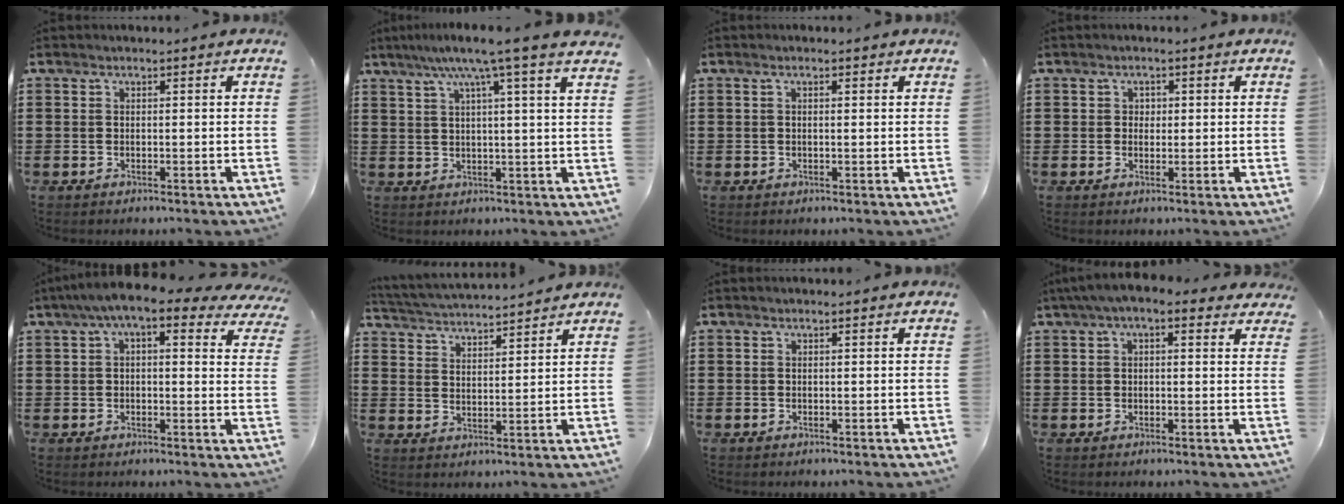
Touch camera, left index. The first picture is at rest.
{"total": 7.2, "force": [4.8, -0.8, 5.3], "torque": [-0.111, -0.011, 0.076]}
{"total": 1.0, "force": [0.4, 0.1, 0.9], "torque": [-0.017, 0.002, 0.007]}
{"total": 1.5, "force": [0.4, 1.3, 0.5], "torque": [-0.014, 0.008, 0.006]}
{"total": 7.0, "force": [4.3, 1.4, 5.3], "torque": [-0.105, -0.006, 0.072]}
{"total": 3.6, "force": [3.6, -0.2, 0.1], "torque": [-0.020, -0.024, 0.060]}
{"total": 0.0}
{"total": 4.1, "force": [2.6, 1.3, 2.9], "torque": [-0.062, 0.003, 0.045]}